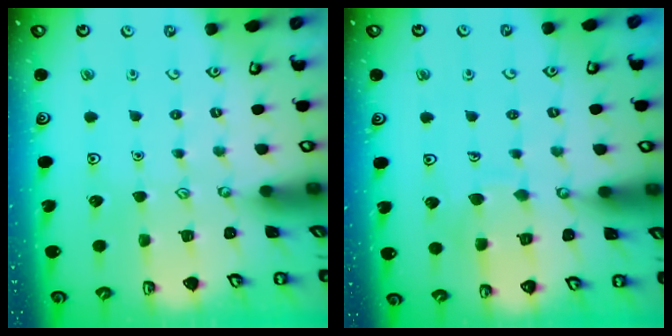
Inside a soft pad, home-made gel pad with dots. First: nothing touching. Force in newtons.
{"total": 6.9, "press": 6.9, "slide": 0.7}